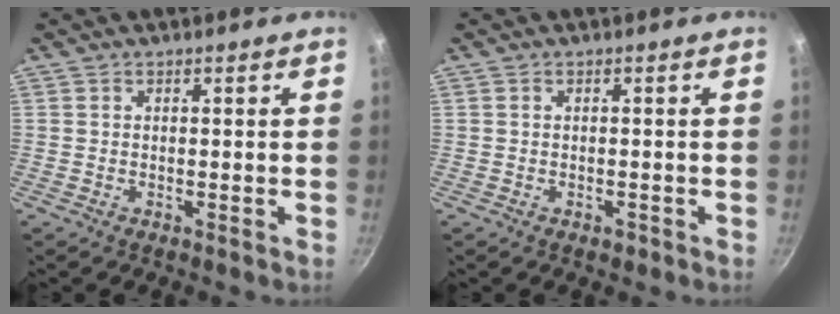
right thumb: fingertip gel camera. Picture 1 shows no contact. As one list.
[{"total": 1.1, "force": [-0.6, 0.7, 0.7], "torque": [-0.009, 0.004, -0.005]}]